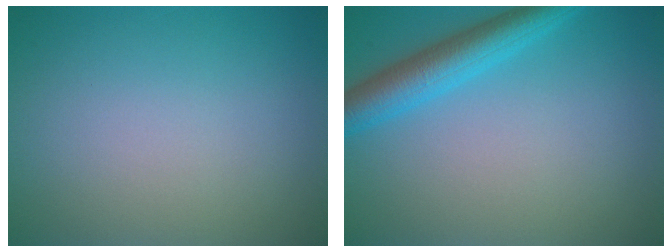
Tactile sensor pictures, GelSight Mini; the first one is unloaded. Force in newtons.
{"total": 4.5, "press": 4.5, "slide": 0.4}